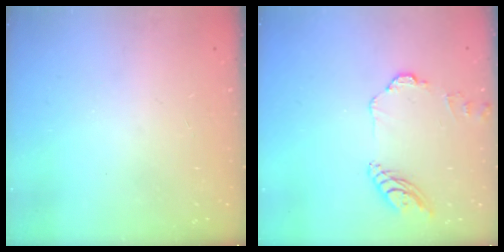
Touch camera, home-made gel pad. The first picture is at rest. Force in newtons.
{"total": 10.4, "press": 10.3, "slide": 0.9}